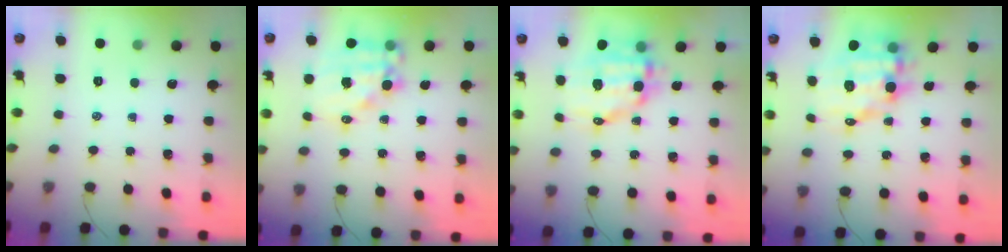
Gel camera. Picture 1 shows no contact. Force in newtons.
{"total": 12.6, "press": 12.2, "slide": 3.1}
{"total": 11.7, "press": 11.4, "slide": 2.4}
{"total": 11.8, "press": 11.5, "slide": 2.9}